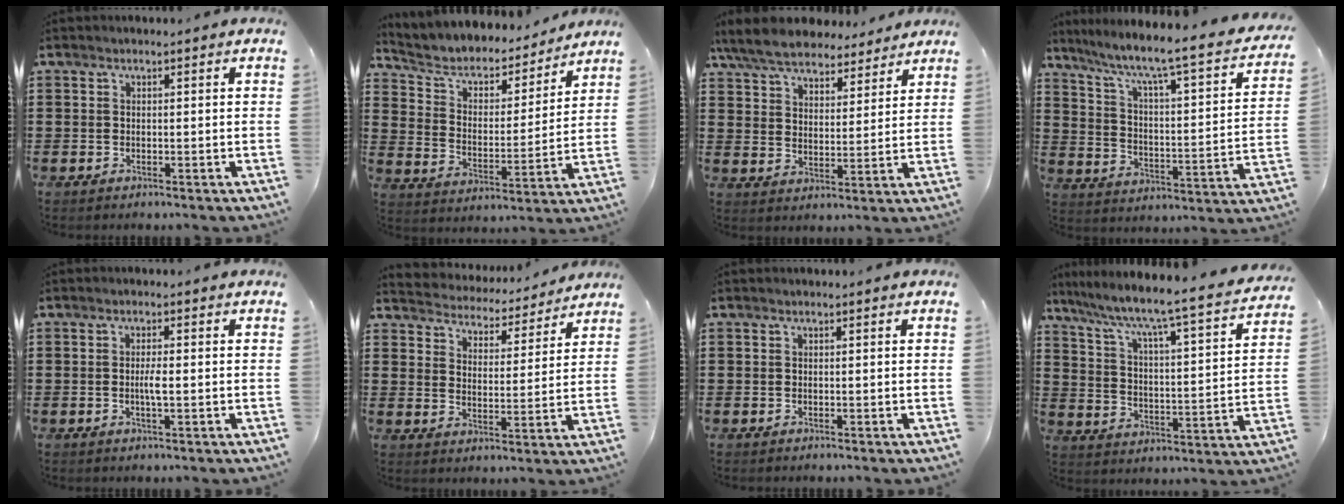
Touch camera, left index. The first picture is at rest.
{"total": 5.2, "force": [4.2, 2.5, 1.9], "torque": [-0.063, -0.026, 0.066]}
{"total": 7.1, "force": [6.5, 1.8, 2.3], "torque": [-0.074, -0.022, 0.117]}
{"total": 5.6, "force": [4.3, -0.1, 3.6], "torque": [-0.091, -0.048, 0.059]}
{"total": 2.3, "force": [-0.2, 0.3, 2.3], "torque": [-0.050, -0.004, -0.007]}
{"total": 4.1, "force": [4.0, 0.2, -0.5], "torque": [-0.018, -0.039, 0.064]}
{"total": 0.0}
{"total": 5.2, "force": [4.3, -0.6, 2.8], "torque": [-0.076, -0.052, 0.057]}